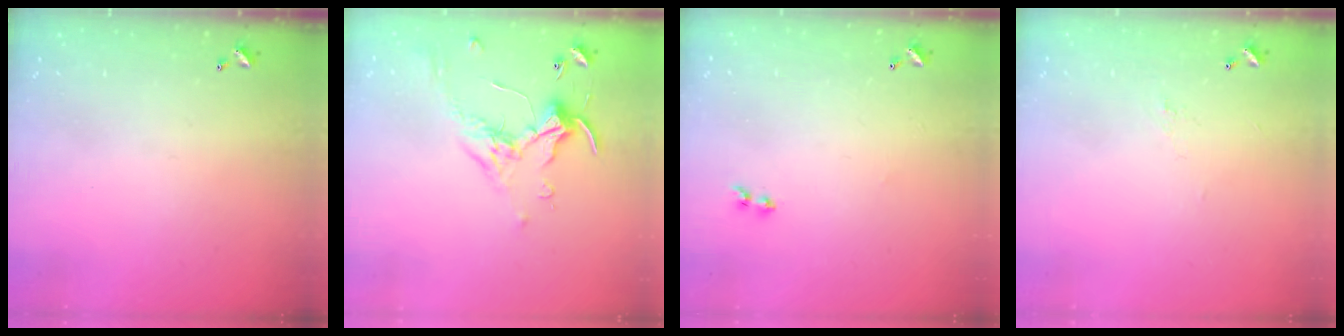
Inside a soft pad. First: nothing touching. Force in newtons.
{"total": 0.5, "press": 0.4, "slide": 0.4}
{"total": 1.9, "press": 1.7, "slide": 0.9}
{"total": 1.6, "press": 1.5, "slide": 0.5}